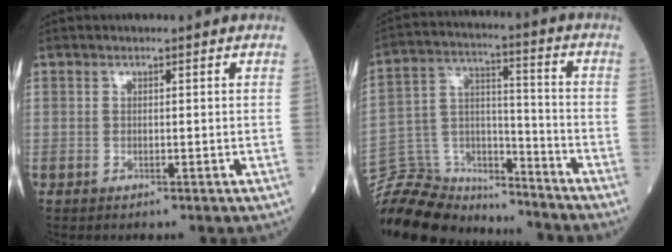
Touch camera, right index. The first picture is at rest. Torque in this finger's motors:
{"motor_torque": [0.55, -0.92, -0.04, -0.22]}